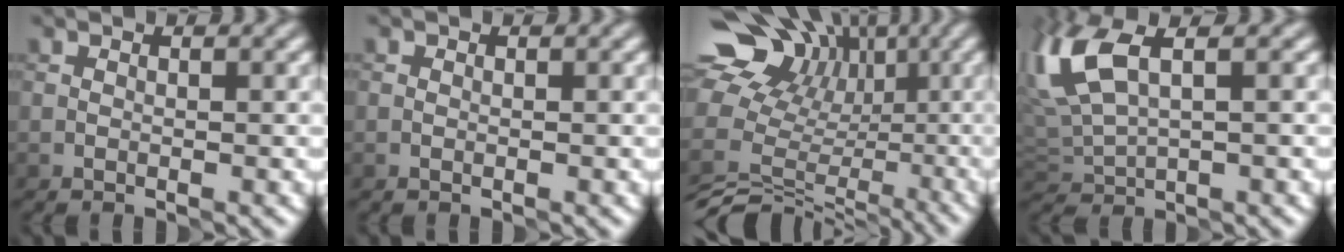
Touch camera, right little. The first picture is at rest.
{"total": 0.0}
{"total": 13.9, "force": [-1.0, 11.4, 7.9], "torque": [-0.156, 0.036, 0.012]}
{"total": 6.3, "force": [2.2, 2.7, 5.3], "torque": [-0.135, 0.018, 0.046]}